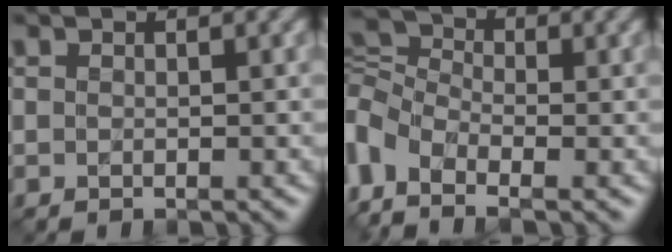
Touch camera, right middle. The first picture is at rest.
{"total": 6.5, "force": [-2.3, 4.1, 4.4], "torque": [-0.113, 0.005, -0.069]}